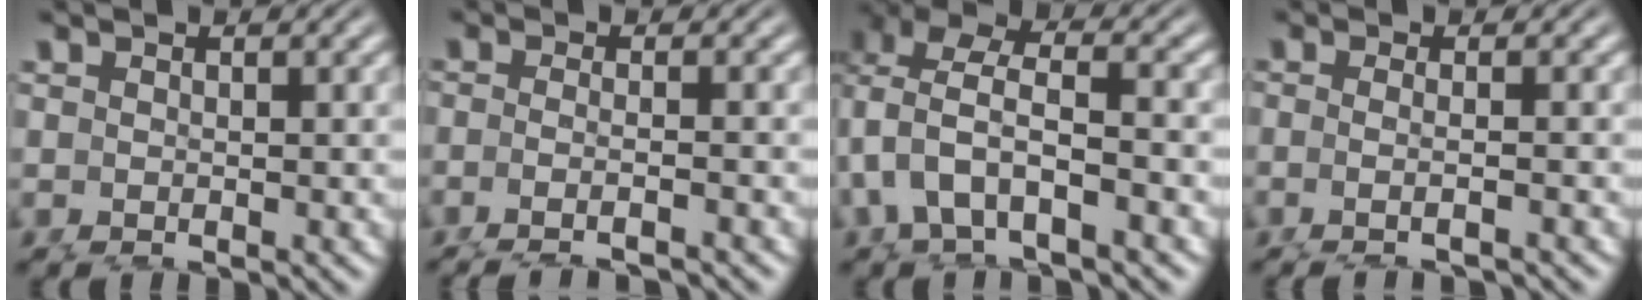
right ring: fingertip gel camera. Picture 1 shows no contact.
{"total": 2.3, "force": [-1.5, 0.5, 1.6], "torque": [-0.054, -0.019, -0.012]}
{"total": 7.4, "force": [1.2, 5.7, 4.6], "torque": [-0.107, -0.005, 0.017]}
{"total": 1.8, "force": [-1.0, 0.0, 1.5], "torque": [-0.052, -0.014, -0.004]}